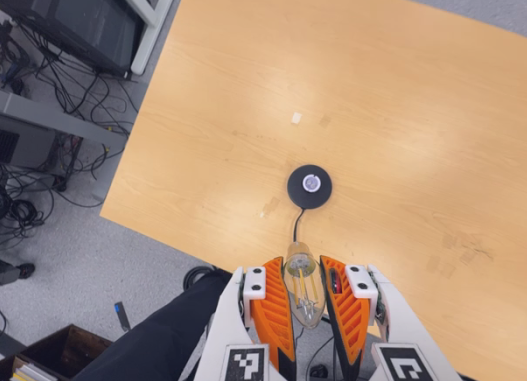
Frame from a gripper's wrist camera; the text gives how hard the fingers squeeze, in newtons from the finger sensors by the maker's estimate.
{"total": 21.3, "left": 23.9, "right": 18.7}